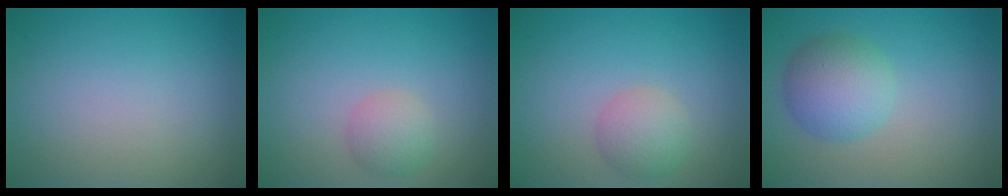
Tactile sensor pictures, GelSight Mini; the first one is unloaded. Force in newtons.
{"total": 2.1, "press": 2.1, "slide": 0.2}
{"total": 2.7, "press": 2.7, "slide": 0.2}
{"total": 4.4, "press": 4.4, "slide": 0.2}